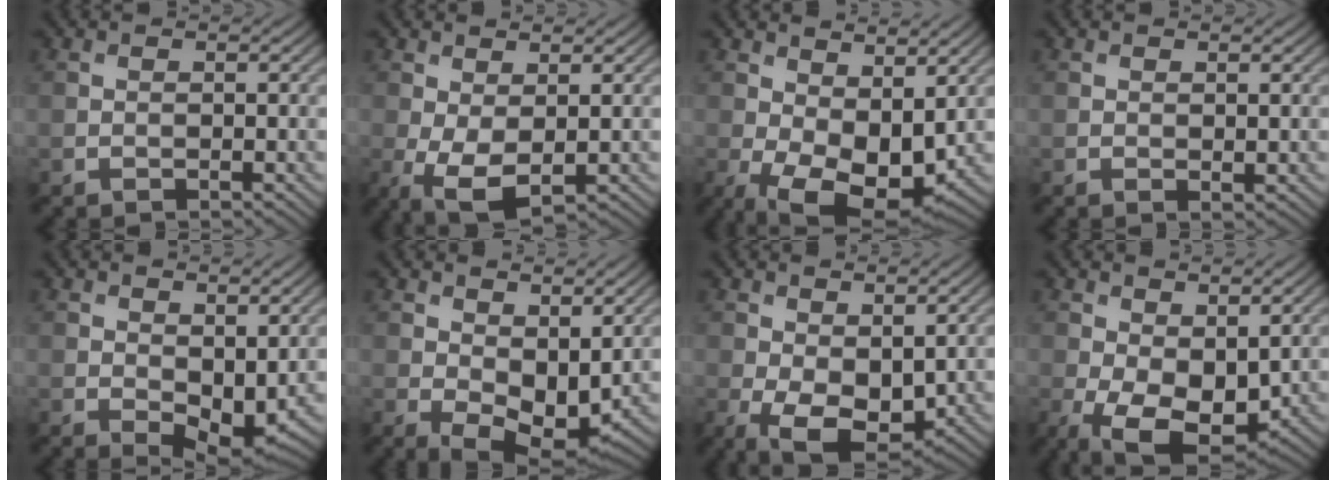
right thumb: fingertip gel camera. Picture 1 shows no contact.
{"total": 5.6, "force": [-1.0, 2.7, 4.7], "torque": [-0.128, -0.009, -0.012]}
{"total": 11.5, "force": [-1.0, 6.6, 9.3], "torque": [-0.192, -0.027, -0.001]}
{"total": 0.6, "force": [0.3, 0.2, 0.4], "torque": [-0.008, 0.000, 0.007]}
{"total": 6.1, "force": [0.2, 3.5, 5.0], "torque": [-0.087, -0.014, 0.013]}
{"total": 8.3, "force": [0.4, 5.0, 6.6], "torque": [-0.120, -0.022, 0.016]}
{"total": 8.2, "force": [-1.3, 4.8, 6.5], "torque": [-0.141, -0.023, -0.011]}
{"total": 9.8, "force": [-1.5, 5.8, 7.8], "torque": [-0.171, -0.028, -0.010]}